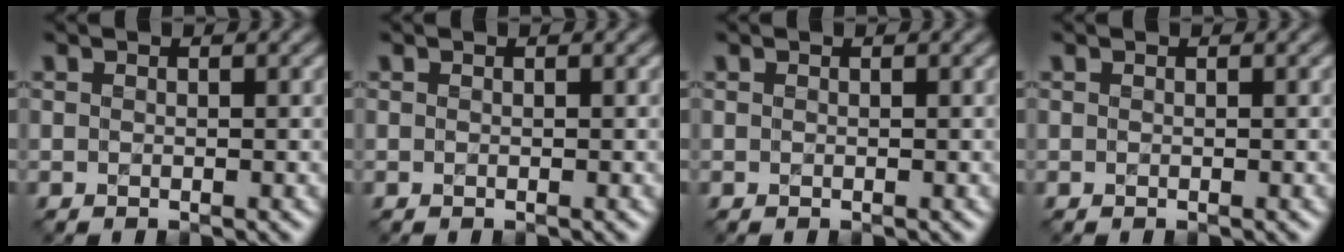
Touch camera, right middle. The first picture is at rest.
{"total": 0.0}
{"total": 0.0}
{"total": 0.0}